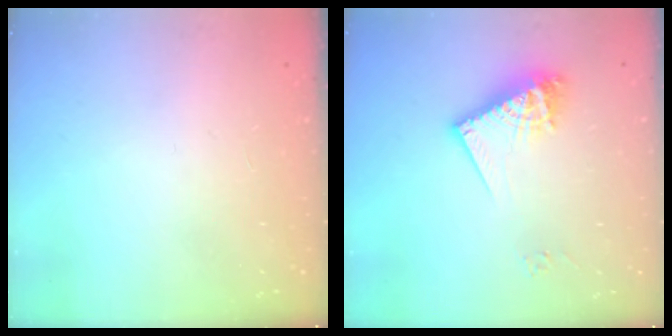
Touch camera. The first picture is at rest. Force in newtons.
{"total": 13.0, "press": 12.9, "slide": 1.2}